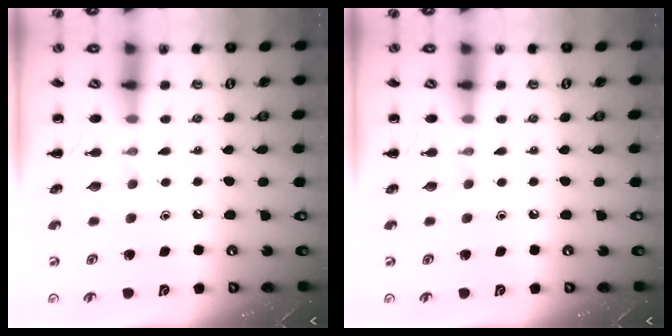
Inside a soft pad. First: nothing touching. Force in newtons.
{"total": 0.0}